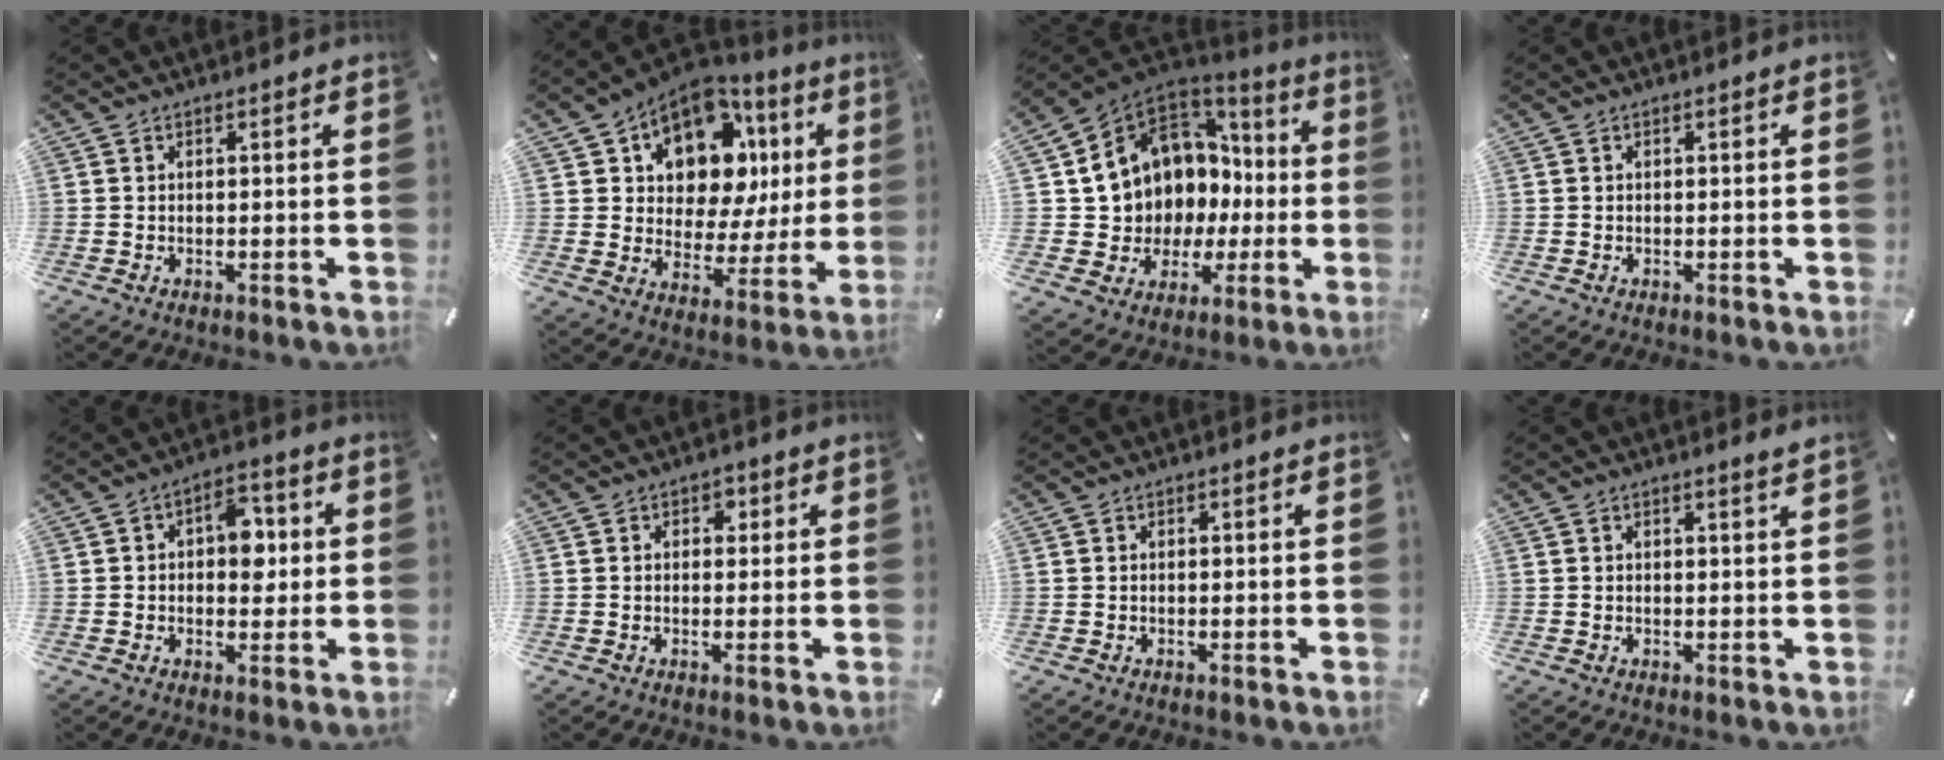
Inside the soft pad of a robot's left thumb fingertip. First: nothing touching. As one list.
[{"total": 14.0, "force": [7.8, 9.1, 7.2], "torque": [-0.124, -0.062, 0.136]}, {"total": 9.4, "force": [3.5, 8.5, 1.8], "torque": [-0.056, -0.061, 0.078]}, {"total": 0.0}, {"total": 7.9, "force": [0.5, 5.4, 5.7], "torque": [-0.062, 0.001, 0.001]}, {"total": 2.0, "force": [0.3, 1.8, 1.0], "torque": [-0.005, 0.002, -0.002]}, {"total": 0.0}, {"total": 1.1, "force": [0.9, -0.1, 0.7], "torque": [-0.013, -0.001, 0.015]}]